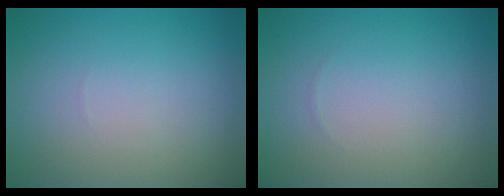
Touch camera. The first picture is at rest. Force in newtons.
{"total": 0.0}